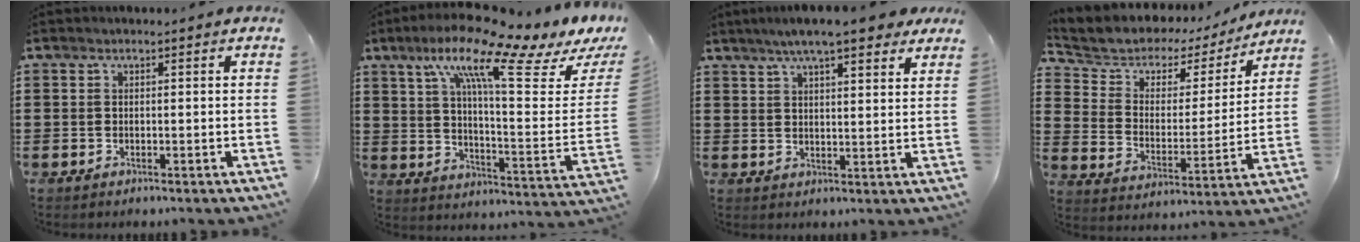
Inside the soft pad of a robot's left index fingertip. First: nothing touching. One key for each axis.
{"total": 14.9, "fx": 9.6, "fy": 1.8, "fz": 11.3, "tx": -0.225, "ty": -0.053, "tz": 0.151}
{"total": 7.3, "fx": 5.9, "fy": 1.2, "fz": 4.1, "tx": -0.088, "ty": -0.007, "tz": 0.105}
{"total": 5.0, "fx": 3.9, "fy": 3.1, "fz": 0.5, "tx": -0.045, "ty": -0.025, "tz": 0.061}